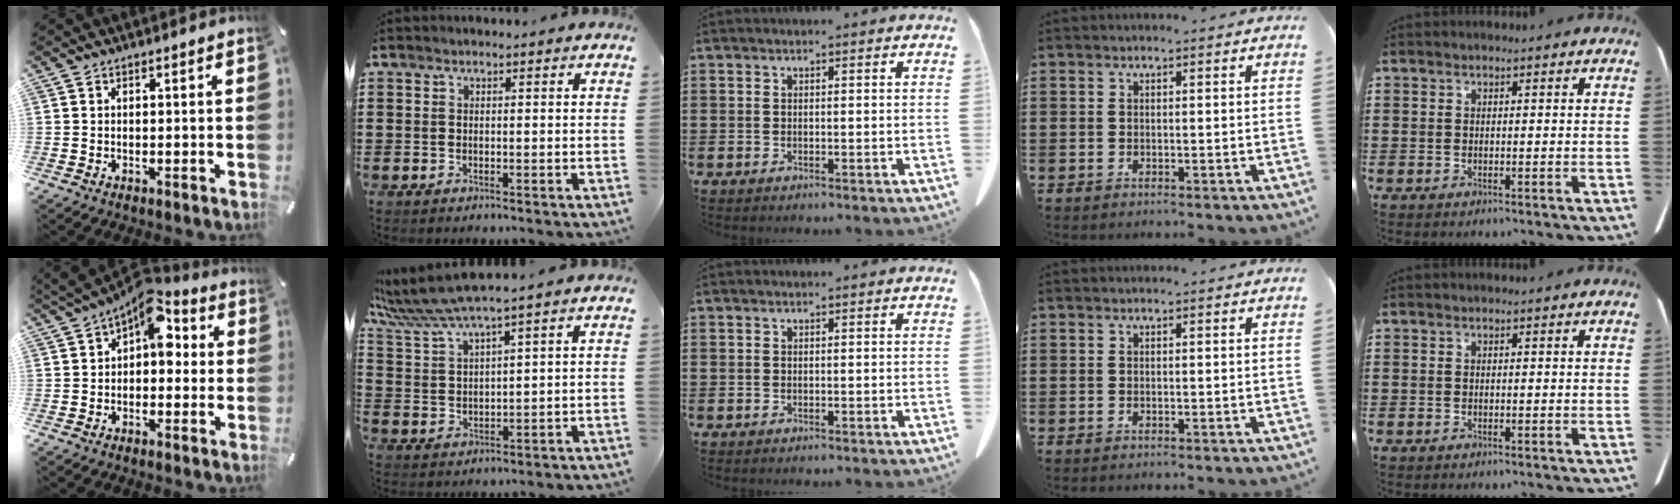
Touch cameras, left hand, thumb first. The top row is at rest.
{"thumb": {"total": 12.0, "force": [4.9, 7.0, 8.4], "torque": [-0.111, -0.034, 0.083]}, "index": {"total": 6.2, "force": [4.9, 0.0, 3.8], "torque": [-0.098, -0.023, 0.083]}}